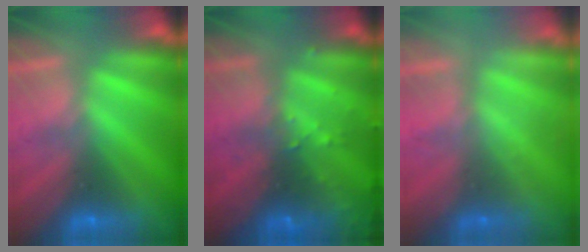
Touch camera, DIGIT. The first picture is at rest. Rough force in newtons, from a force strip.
{"total": 9.3}
{"total": 2.3}